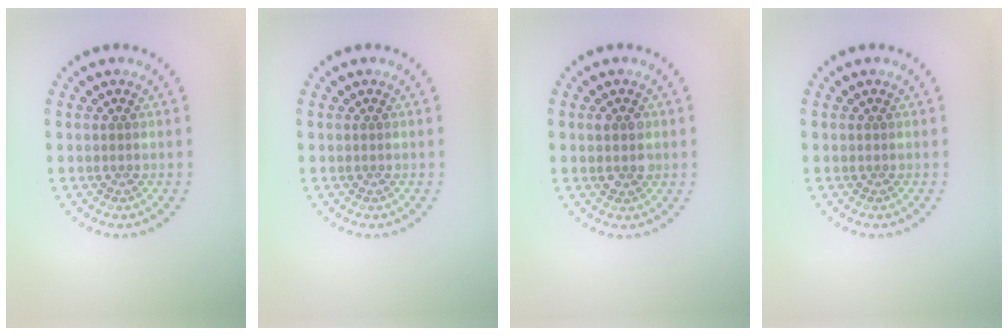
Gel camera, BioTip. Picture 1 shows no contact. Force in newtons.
{"total": 0.0}
{"total": 1.7, "press": 1.7, "slide": 0.2}
{"total": 0.0}